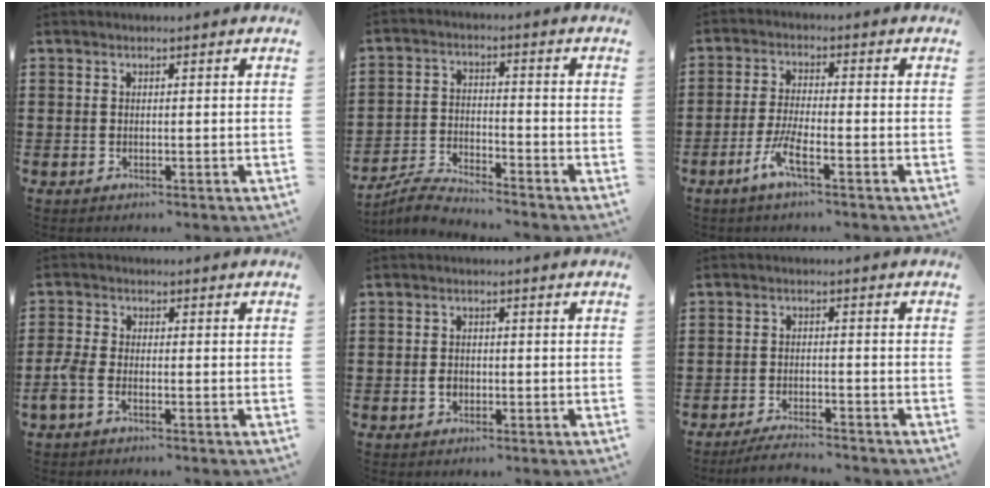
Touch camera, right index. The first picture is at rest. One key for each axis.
{"total": 4.7, "fx": -4.6, "fy": 0.0, "fz": 0.4, "tx": -0.025, "ty": -0.001, "tz": -0.099}
{"total": 5.1, "fx": -3.0, "fy": 0.6, "fz": 4.1, "tx": -0.094, "ty": -0.012, "tz": -0.060}
{"total": 2.7, "fx": -1.5, "fy": 1.0, "fz": 2.1, "tx": -0.058, "ty": -0.005, "tz": -0.034}
{"total": 1.6, "fx": -0.5, "fy": 1.2, "fz": 1.0, "tx": -0.021, "ty": 0.003, "tz": -0.010}
{"total": 3.3, "fx": -3.3, "fy": -0.1, "fz": 0.7, "tx": -0.012, "ty": 0.000, "tz": -0.065}